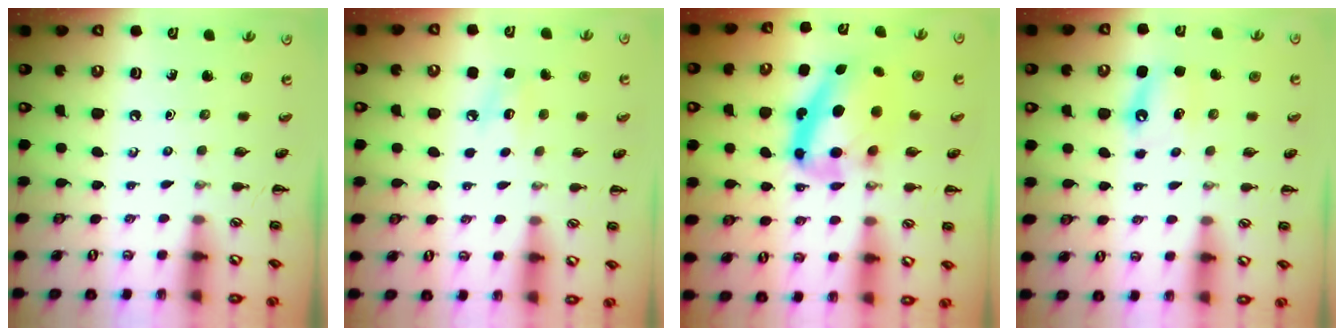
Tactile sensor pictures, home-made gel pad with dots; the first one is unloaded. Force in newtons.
{"total": 6.9, "press": 6.7, "slide": 1.7}
{"total": 10.9, "press": 10.6, "slide": 2.5}
{"total": 4.5, "press": 4.3, "slide": 1.5}